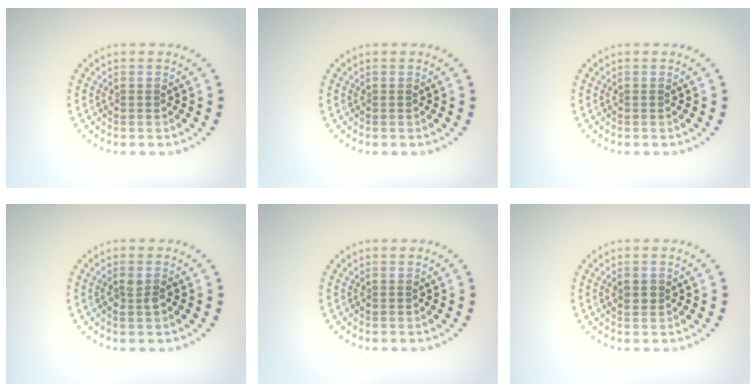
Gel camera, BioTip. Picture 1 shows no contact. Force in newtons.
{"total": 0.0}
{"total": 0.0}
{"total": 1.1, "press": 1.1, "slide": 0.3}
{"total": 0.0}
{"total": 1.3, "press": 1.3, "slide": 0.2}